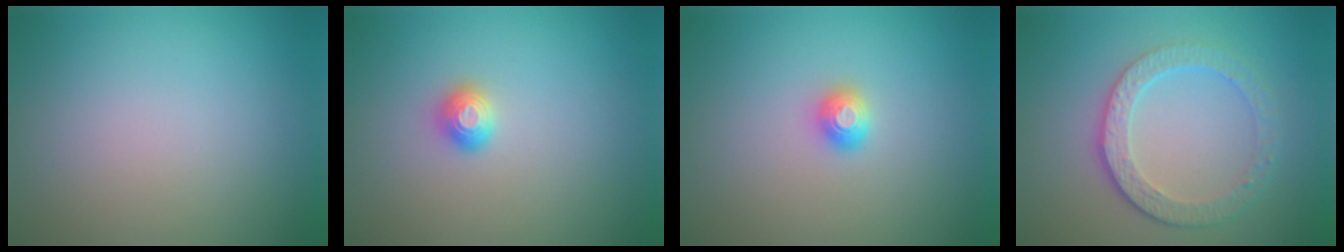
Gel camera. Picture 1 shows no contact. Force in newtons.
{"total": 1.2, "press": 1.2, "slide": 0.2}
{"total": 1.5, "press": 1.5, "slide": 0.2}
{"total": 4.8, "press": 3.4, "slide": 3.4}